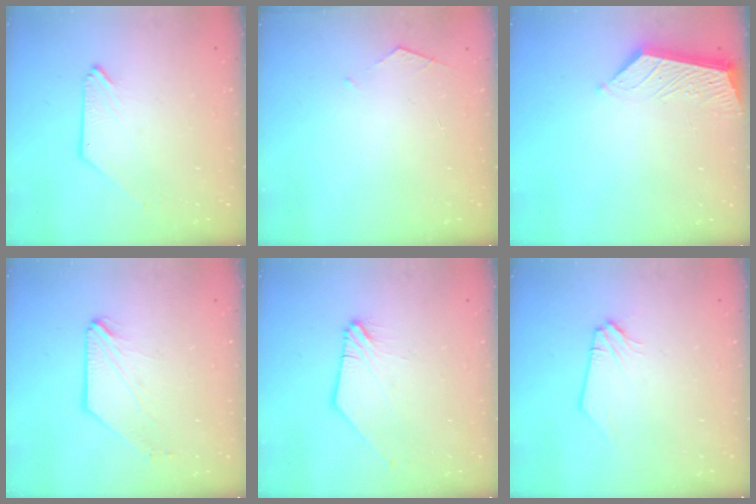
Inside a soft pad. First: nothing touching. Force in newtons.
{"total": 2.7, "press": 2.7, "slide": 0.3}
{"total": 5.2, "press": 5.2, "slide": 0.2}
{"total": 0.6, "press": 0.5, "slide": 0.2}
{"total": 1.1, "press": 1.0, "slide": 0.3}
{"total": 0.0}